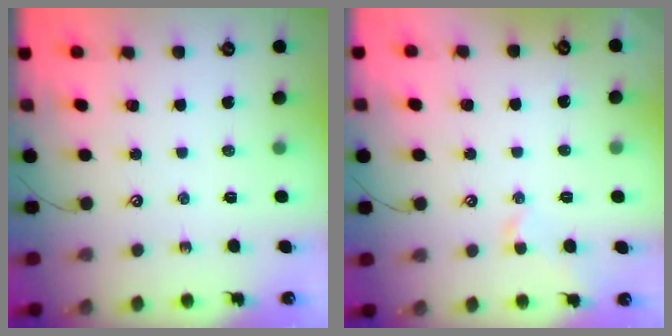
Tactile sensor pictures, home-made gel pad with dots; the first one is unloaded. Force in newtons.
{"total": 1.0, "press": 1.0, "slide": 0.1}